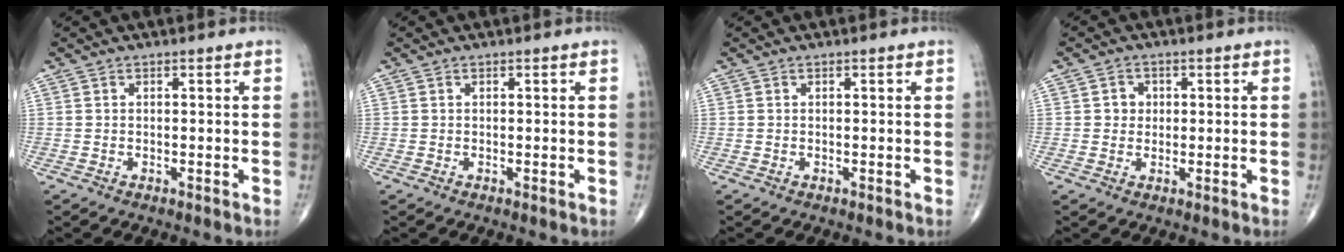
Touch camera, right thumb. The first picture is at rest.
{"total": 0.0}
{"total": 0.0}
{"total": 2.7, "force": [0.4, 2.5, 1.0], "torque": [0.004, 0.003, 0.003]}